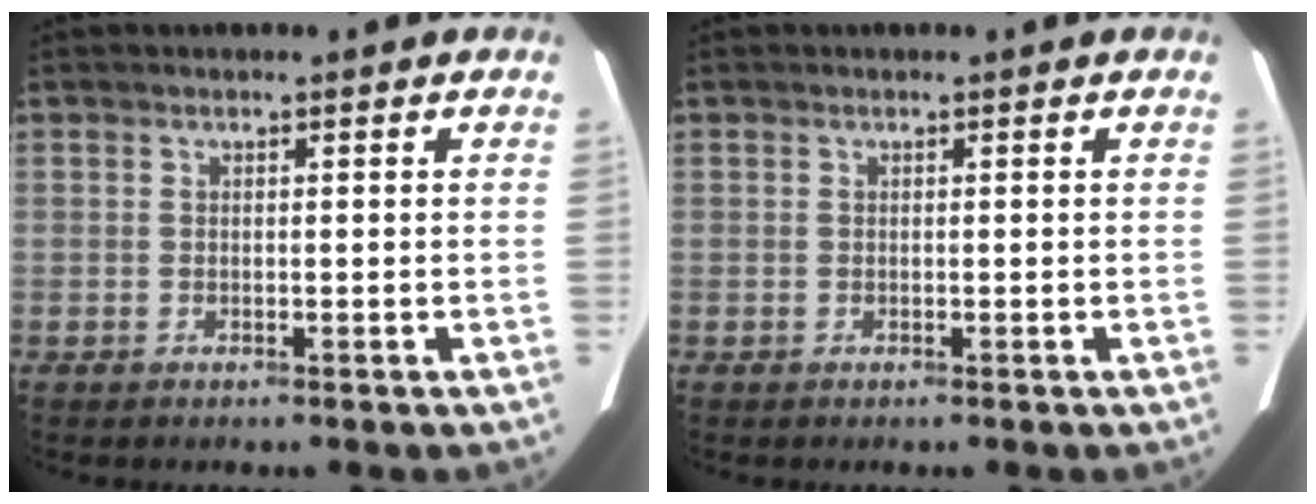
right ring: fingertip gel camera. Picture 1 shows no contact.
{"total": 0.0}